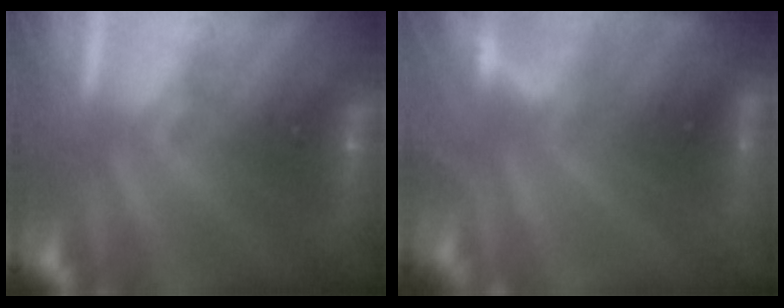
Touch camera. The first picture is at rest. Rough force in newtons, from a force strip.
{"total": 5.3}